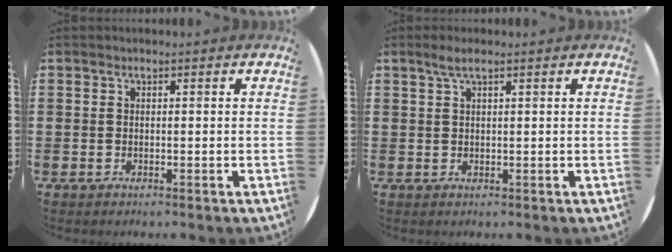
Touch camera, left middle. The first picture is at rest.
{"total": 2.0, "force": [1.2, 0.2, 1.6], "torque": [-0.032, 0.004, 0.020]}